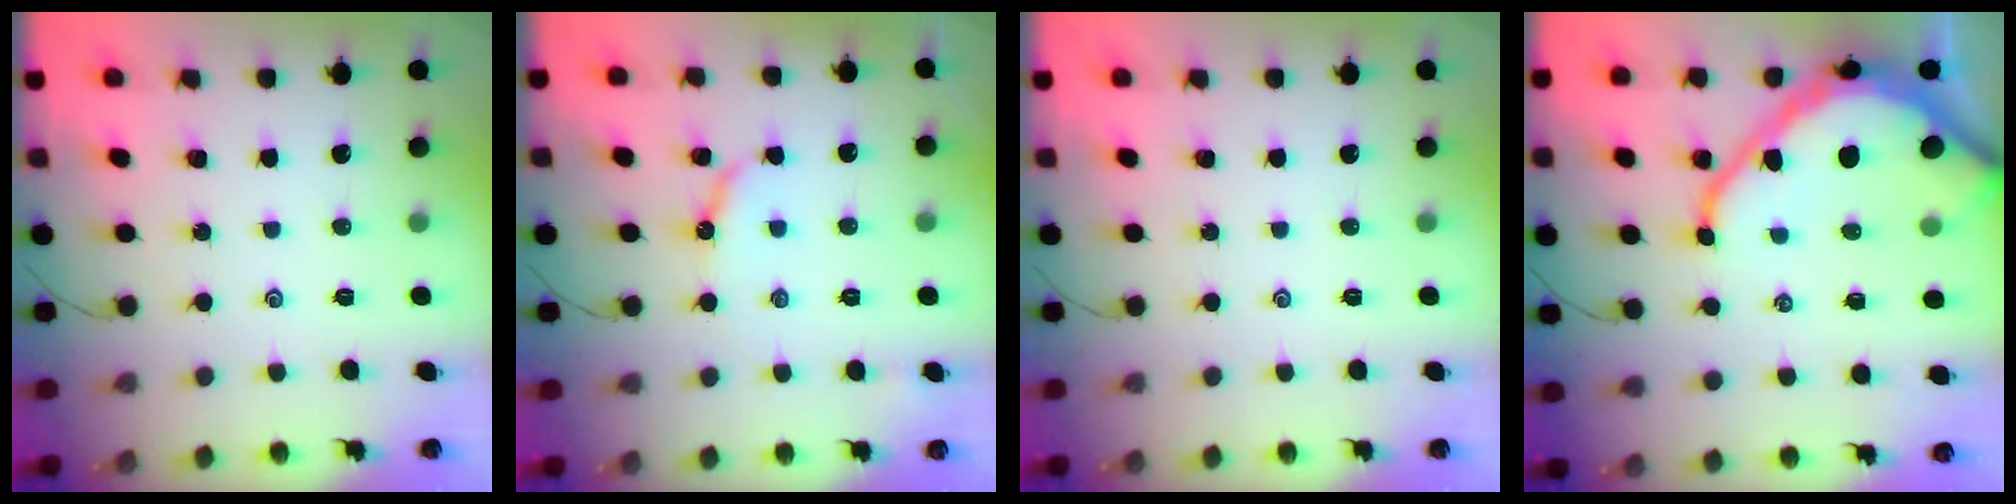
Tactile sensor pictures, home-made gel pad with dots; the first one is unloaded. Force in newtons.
{"total": 5.6, "press": 5.6, "slide": 0.4}
{"total": 0.0}
{"total": 19.5, "press": 19.4, "slide": 1.8}